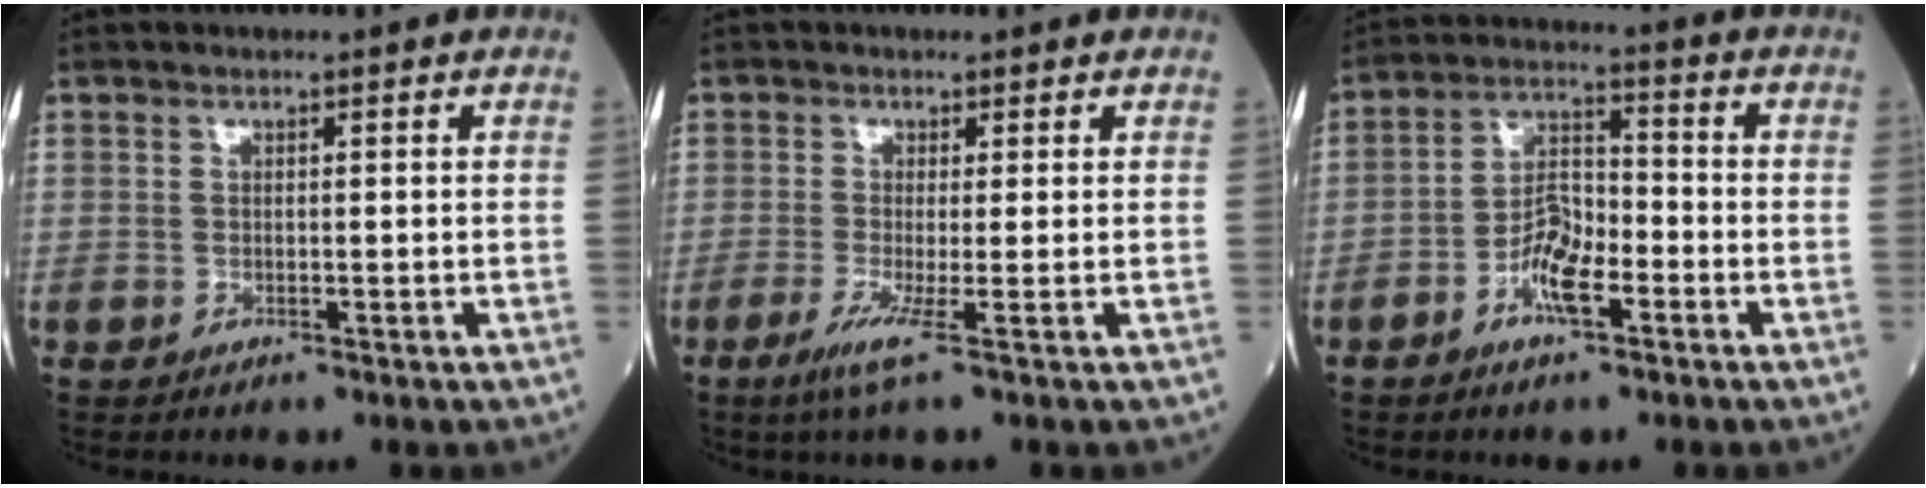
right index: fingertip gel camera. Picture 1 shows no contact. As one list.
[{"total": 3.3, "force": [-1.6, -0.9, 2.8], "torque": [-0.066, -0.015, -0.034]}, {"total": 7.1, "force": [-3.3, 2.4, 5.8], "torque": [-0.112, 0.012, -0.064]}]